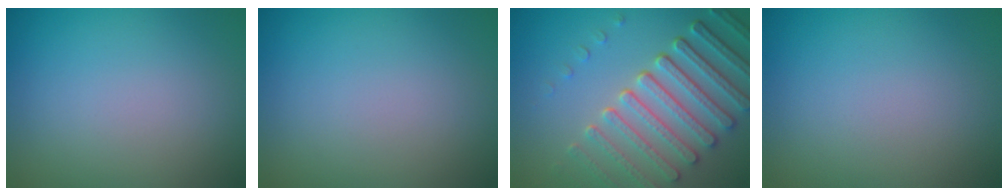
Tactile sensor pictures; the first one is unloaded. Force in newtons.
{"total": 0.0}
{"total": 7.3, "press": 5.6, "slide": 4.7}
{"total": 0.0}